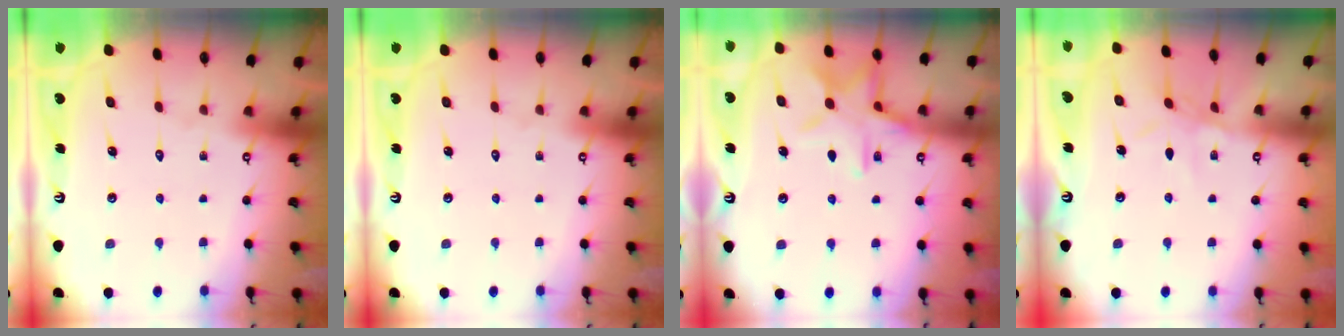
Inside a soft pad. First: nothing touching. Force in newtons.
{"total": 0.0}
{"total": 12.3, "press": 12.3, "slide": 0.7}
{"total": 4.0, "press": 3.9, "slide": 0.5}